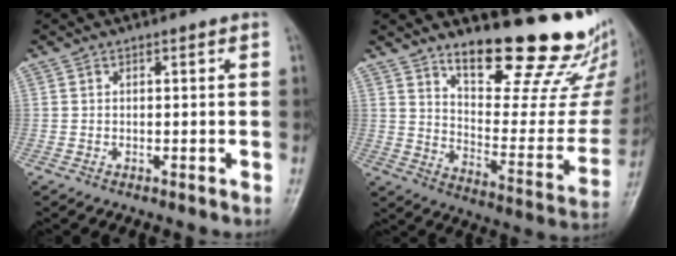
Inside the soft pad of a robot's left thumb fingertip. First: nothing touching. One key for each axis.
{"total": 23.1, "fx": 18.2, "fy": 7.1, "fz": 12.2, "tx": -0.120, "ty": -0.137, "tz": 0.258}